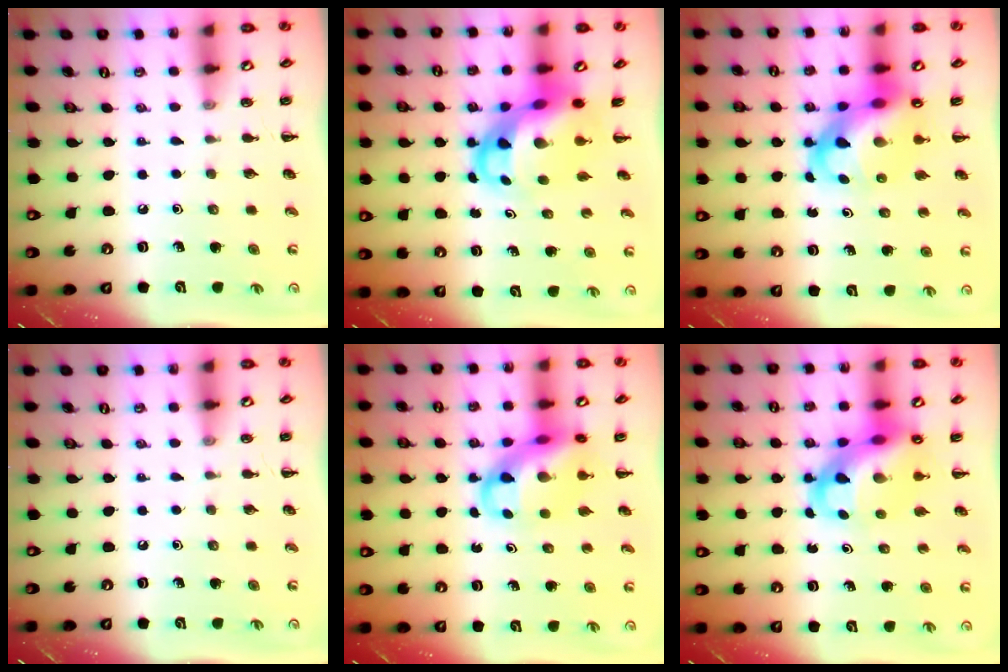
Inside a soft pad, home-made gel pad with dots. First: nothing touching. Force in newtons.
{"total": 7.9, "press": 7.6, "slide": 2.0}
{"total": 13.3, "press": 12.8, "slide": 3.8}
{"total": 0.0}
{"total": 11.6, "press": 11.2, "slide": 2.9}
{"total": 12.8, "press": 12.4, "slide": 3.2}